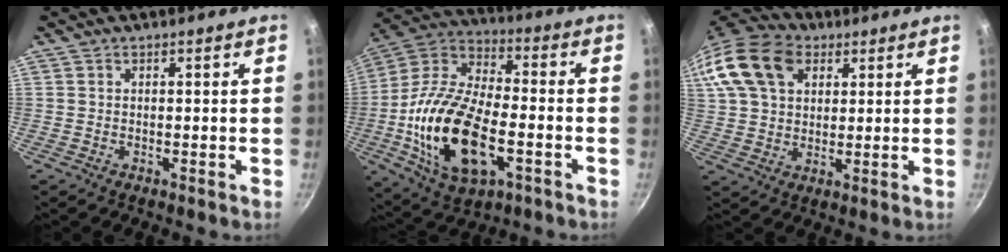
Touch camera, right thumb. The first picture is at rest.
{"total": 23.3, "force": [-5.7, 12.1, 19.1], "torque": [-0.366, 0.026, -0.108]}
{"total": 19.3, "force": [7.7, 13.6, 11.3], "torque": [-0.229, 0.017, 0.132]}